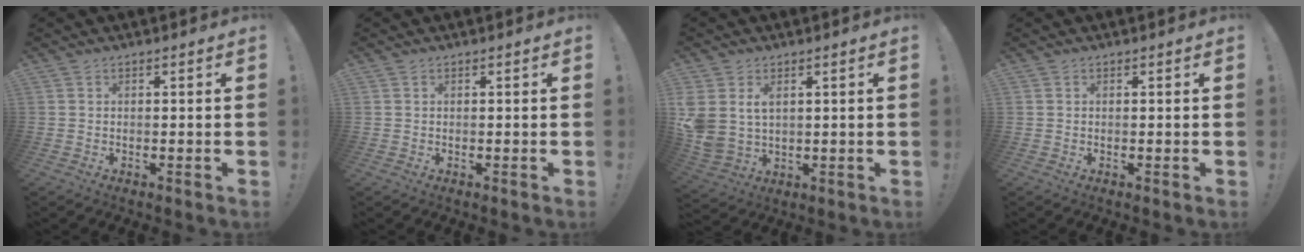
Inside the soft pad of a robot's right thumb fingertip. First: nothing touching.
{"total": 0.0}
{"total": 7.3, "force": [3.1, 5.2, 4.0], "torque": [-0.088, -0.012, 0.061]}
{"total": 0.0}